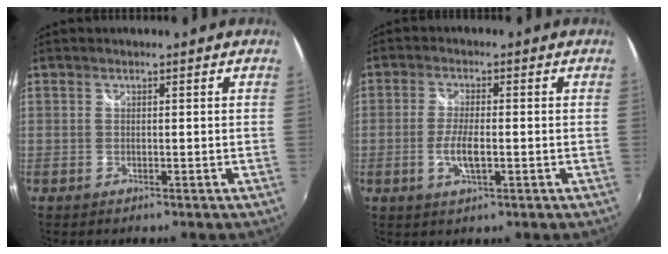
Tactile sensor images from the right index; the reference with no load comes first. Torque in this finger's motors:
{"motor_torque": [0.67, -0.14, 0.29, 0.08]}